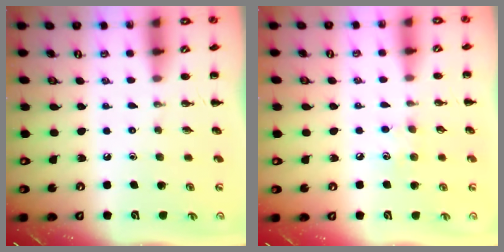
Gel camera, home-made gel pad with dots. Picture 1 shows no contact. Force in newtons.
{"total": 5.9, "press": 5.8, "slide": 1.4}